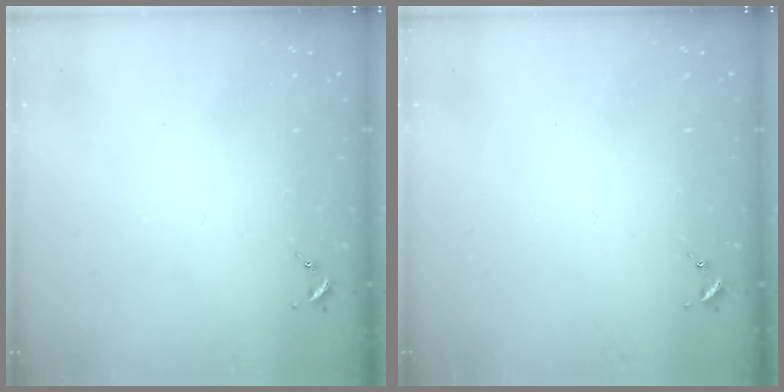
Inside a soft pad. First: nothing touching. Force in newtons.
{"total": 0.0}